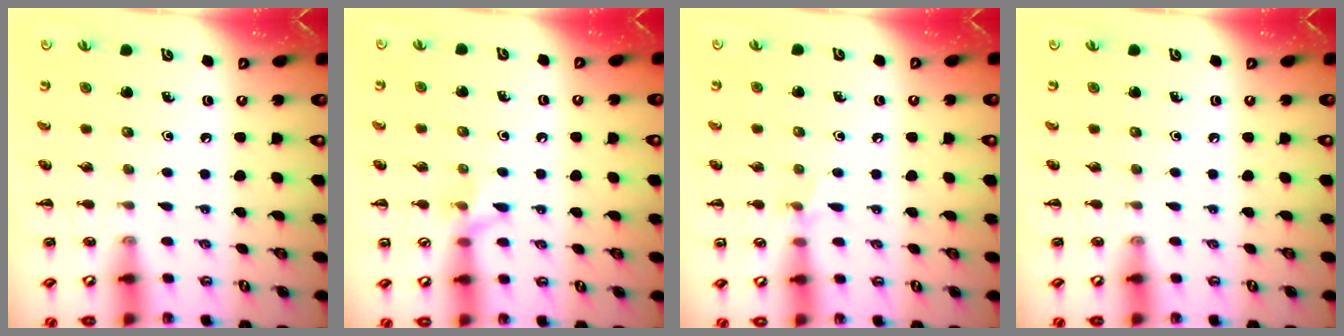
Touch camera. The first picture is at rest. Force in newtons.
{"total": 6.1, "press": 6.1, "slide": 1.0}
{"total": 5.1, "press": 4.8, "slide": 1.6}
{"total": 0.0}